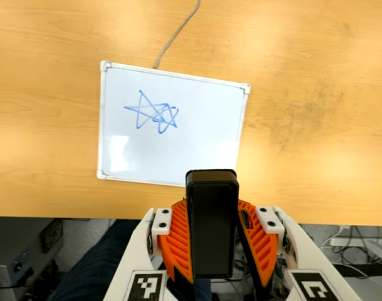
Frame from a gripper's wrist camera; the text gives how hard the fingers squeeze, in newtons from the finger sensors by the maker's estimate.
{"total": 5.6, "left": 5.0, "right": 6.3}